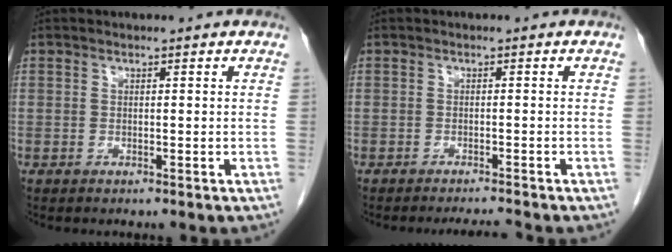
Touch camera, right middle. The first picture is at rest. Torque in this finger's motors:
{"motor_torque": [0.00, 0.00, 0.00, 0.00]}